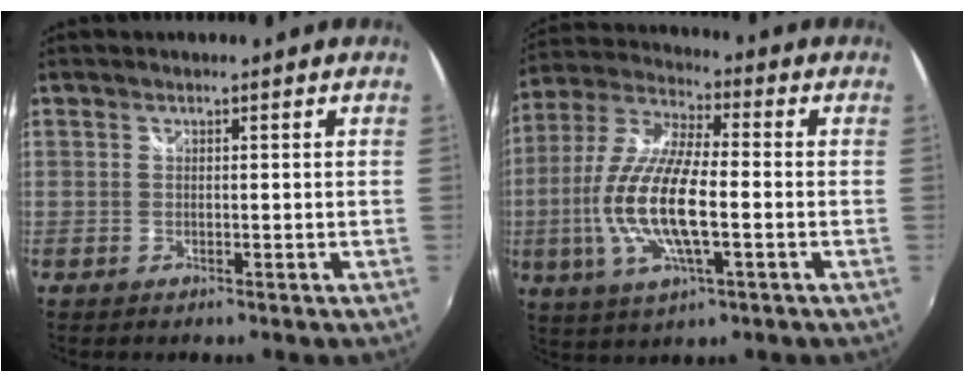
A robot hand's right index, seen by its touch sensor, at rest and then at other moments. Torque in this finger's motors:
{"motor_torque": [1.29, -0.85, 1.05, 0.21]}